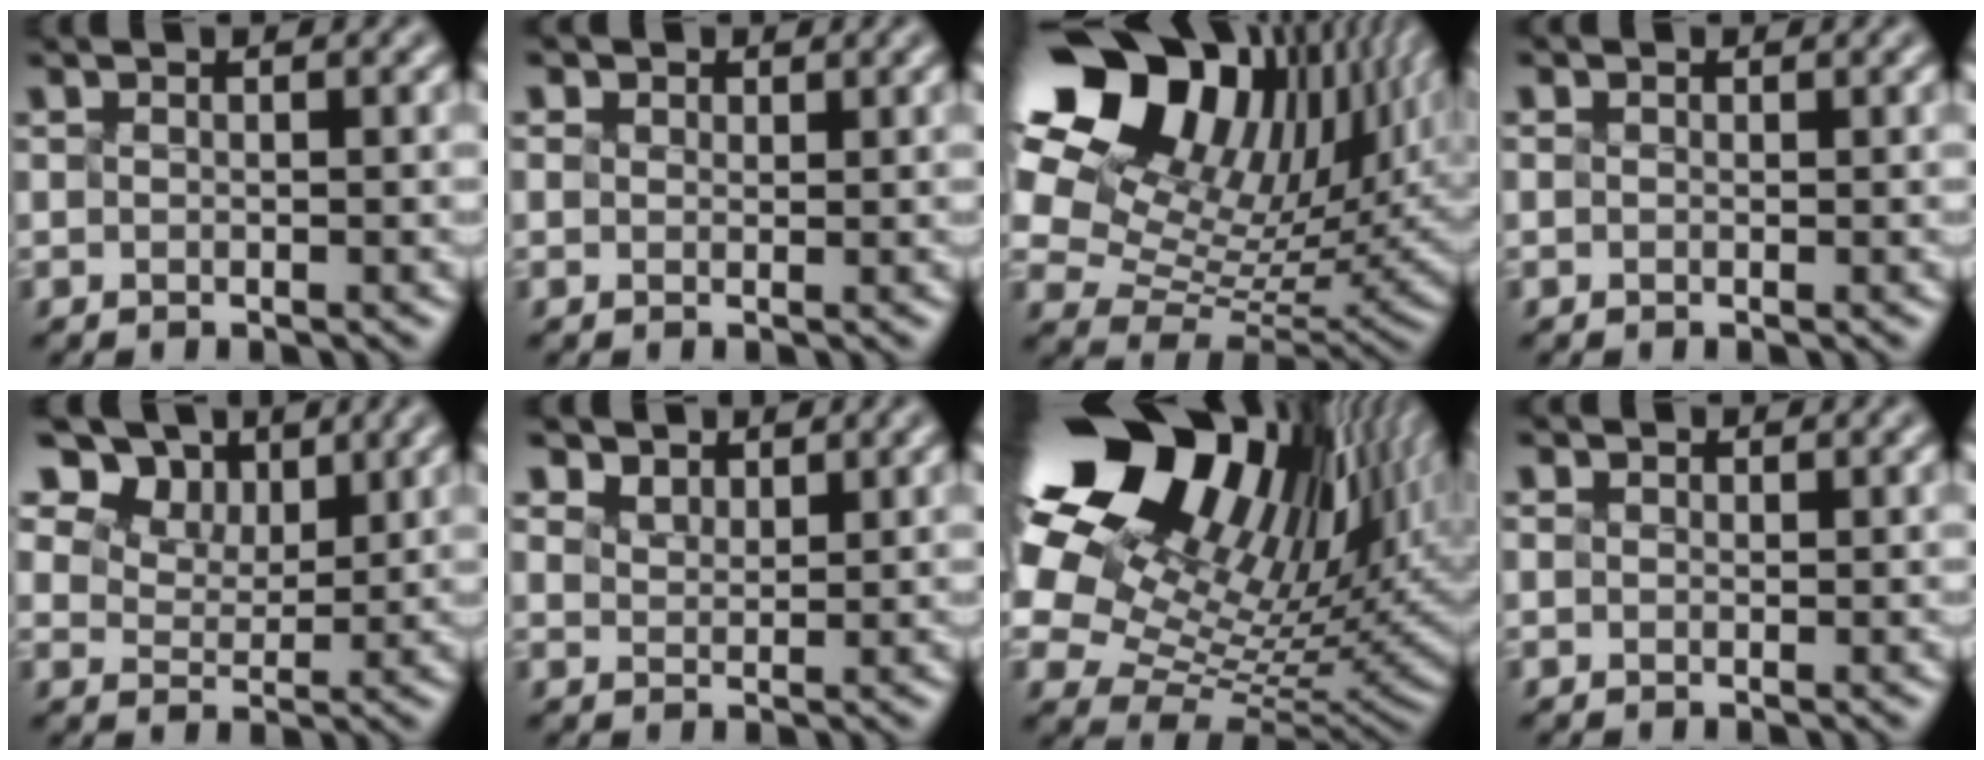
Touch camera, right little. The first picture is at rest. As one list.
[{"total": 2.2, "force": [-0.4, -1.1, -1.8], "torque": [0.012, -0.023, 0.023]}, {"total": 15.8, "force": [9.2, 8.9, 9.3], "torque": [-0.194, 0.047, 0.181]}, {"total": 2.5, "force": [-1.1, -1.5, -1.7], "torque": [0.004, -0.015, 0.006]}, {"total": 7.5, "force": [5.5, 4.4, 2.6], "torque": [-0.091, 0.005, 0.127]}, {"total": 2.1, "force": [0.5, -0.9, -1.9], "torque": [0.004, -0.022, 0.051]}, {"total": 18.0, "force": [8.4, 10.4, 12.1], "torque": [-0.259, 0.021, 0.182]}, {"total": 2.5, "force": [-0.8, -1.5, -1.8], "torque": [0.004, -0.016, 0.013]}]